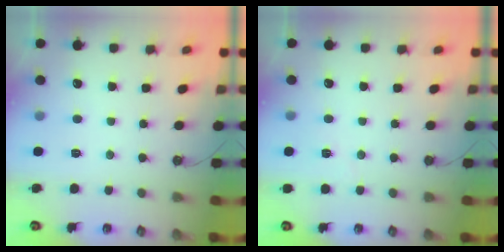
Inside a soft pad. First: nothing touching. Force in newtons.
{"total": 2.9, "press": 2.8, "slide": 0.7}